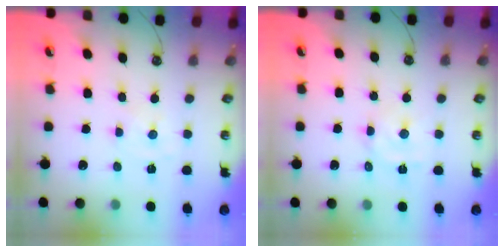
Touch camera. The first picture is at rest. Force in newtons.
{"total": 5.5, "press": 5.5, "slide": 0.7}